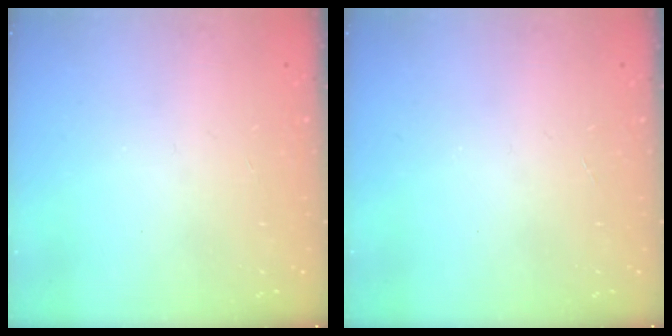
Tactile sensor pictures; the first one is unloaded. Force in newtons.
{"total": 0.0}